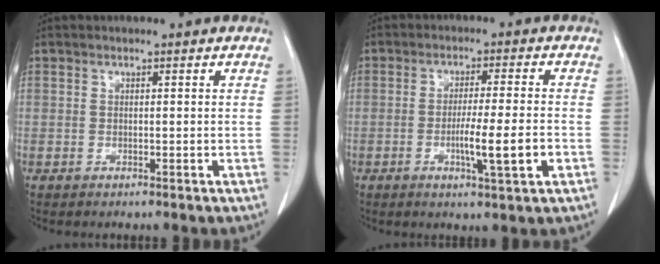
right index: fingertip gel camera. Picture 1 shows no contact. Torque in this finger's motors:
{"motor_torque": [0.43, -0.13, 0.37, 0.06]}